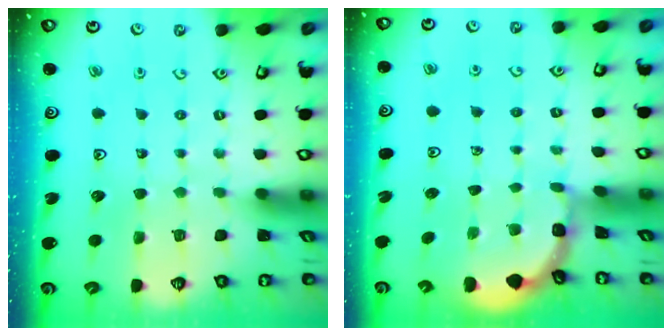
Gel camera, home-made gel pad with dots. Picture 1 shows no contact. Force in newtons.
{"total": 1.6, "press": 1.6, "slide": 0.1}